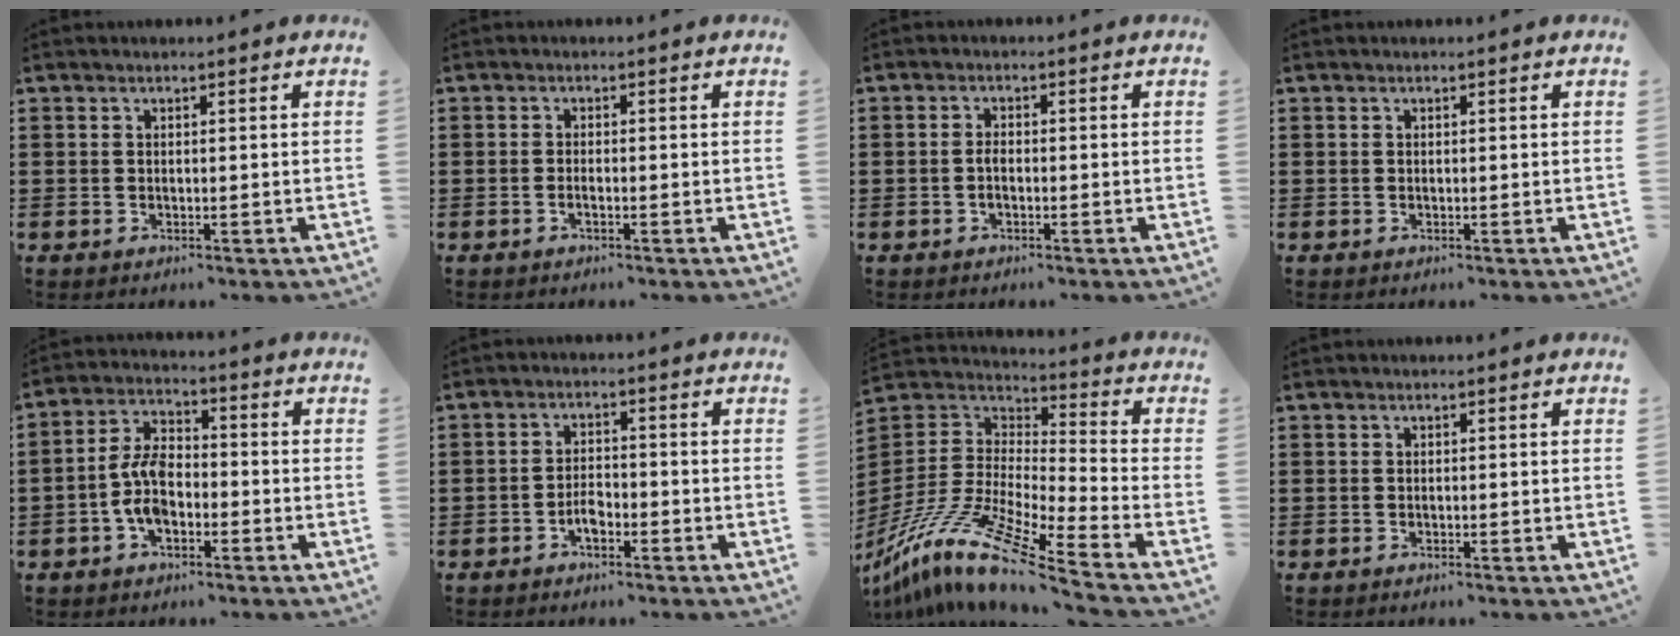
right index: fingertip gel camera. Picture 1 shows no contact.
{"total": 0.9, "force": [-0.5, 0.0, 0.7], "torque": [-0.016, -0.008, -0.006]}
{"total": 1.5, "force": [-0.5, 0.8, 1.2], "torque": [-0.026, -0.003, -0.009]}
{"total": 0.0}
{"total": 6.9, "force": [-2.1, 3.6, 5.4], "torque": [-0.131, -0.002, -0.044]}
{"total": 3.1, "force": [-1.6, 1.4, 2.2], "torque": [-0.052, 0.000, -0.032]}
{"total": 13.5, "force": [-10.3, 0.9, 8.6], "torque": [-0.197, -0.002, -0.207]}
{"total": 0.0}